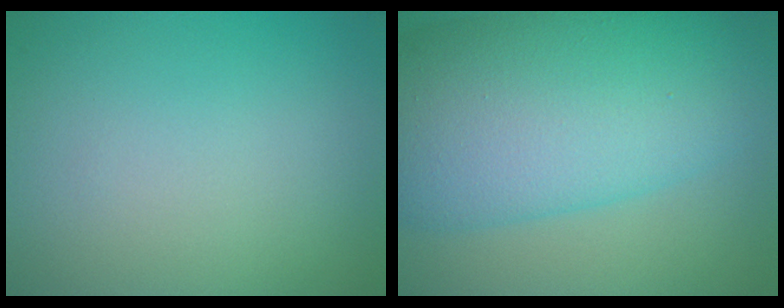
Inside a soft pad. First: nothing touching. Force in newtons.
{"total": 12.8, "press": 12.8, "slide": 0.4}